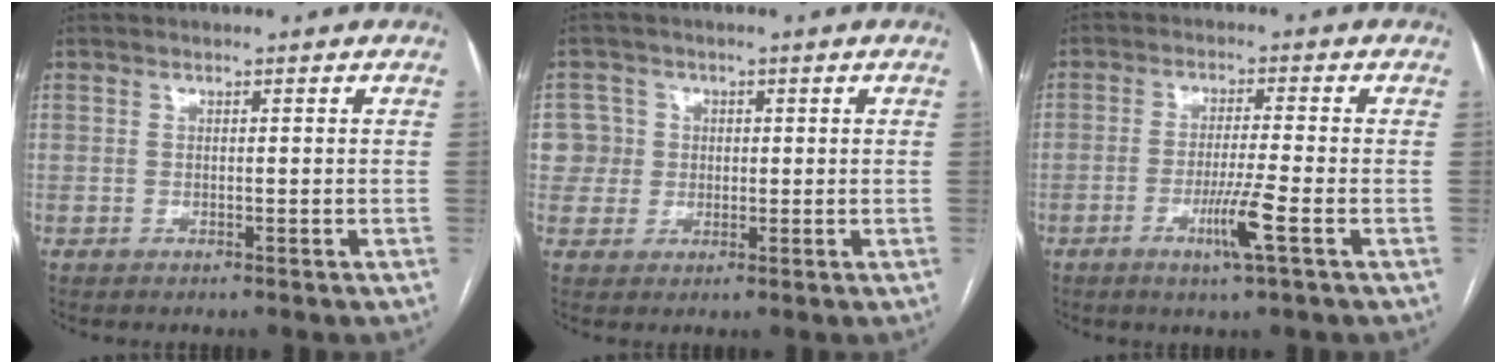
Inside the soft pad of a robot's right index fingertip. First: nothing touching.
{"total": 4.8, "force": [0.7, 4.7, -0.3], "torque": [0.022, 0.016, 0.016]}
{"total": 5.8, "force": [-2.4, -0.6, 5.2], "torque": [-0.098, -0.013, -0.046]}